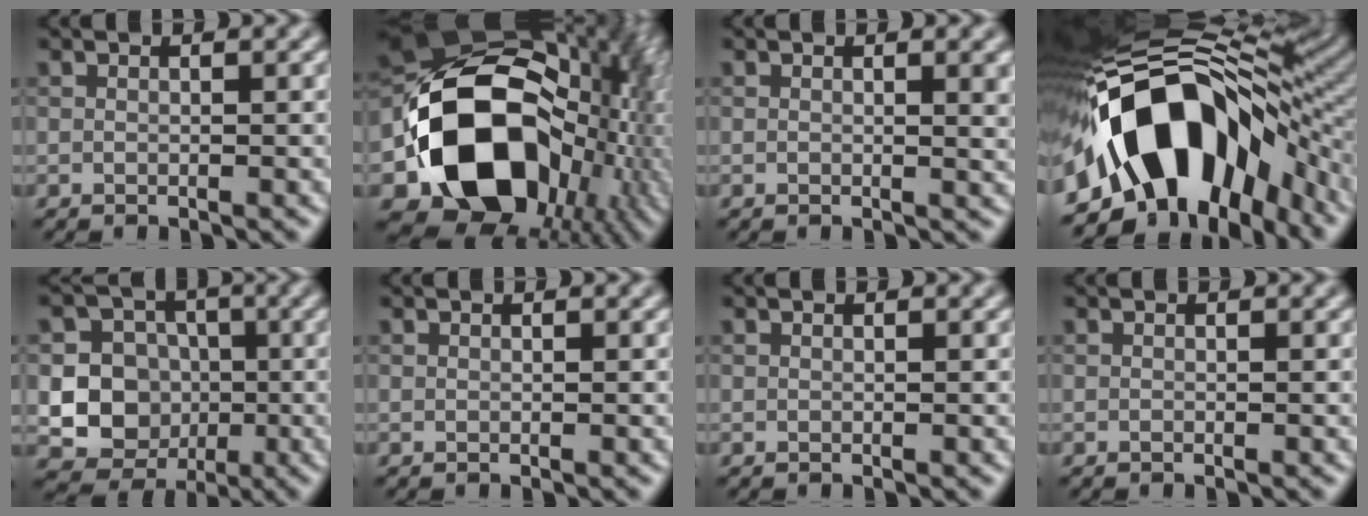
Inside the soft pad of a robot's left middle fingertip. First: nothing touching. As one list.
[{"total": 18.2, "force": [-4.0, 14.1, 10.8], "torque": [-0.170, -0.026, -0.065]}, {"total": 2.1, "force": [0.3, 0.6, 2.0], "torque": [-0.021, -0.001, 0.000]}, {"total": 16.5, "force": [-4.5, 9.6, 12.6], "torque": [-0.189, 0.019, -0.084]}, {"total": 11.7, "force": [-1.6, 11.1, 3.3], "torque": [-0.058, 0.006, -0.042]}, {"total": 0.0}, {"total": 0.0}, {"total": 0.0}]